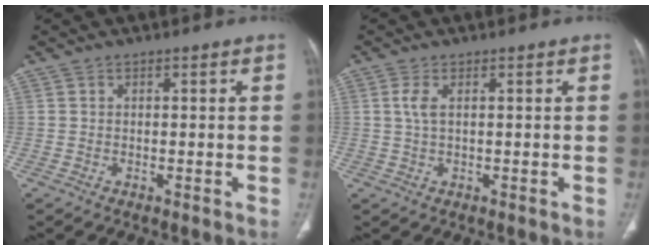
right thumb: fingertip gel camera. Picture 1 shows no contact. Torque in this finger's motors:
{"motor_torque": [0.67, 0.07, 0.14, -0.80, 0.10]}